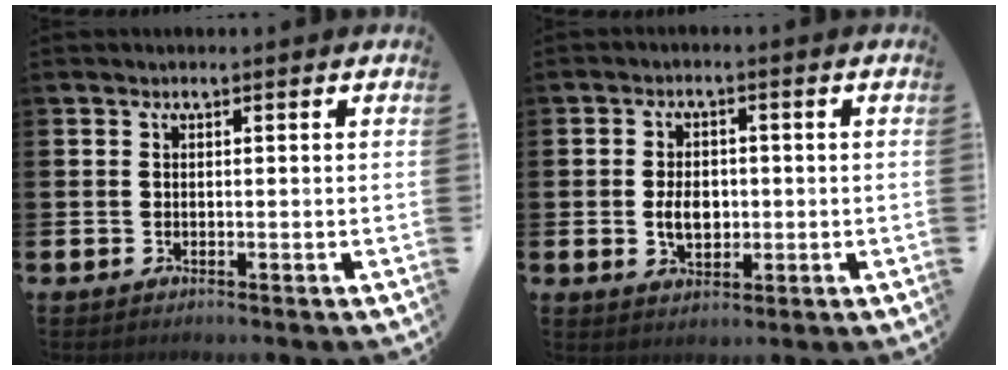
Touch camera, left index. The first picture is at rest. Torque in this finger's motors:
{"motor_torque": [0.90, -0.04, 0.61, 0.14]}